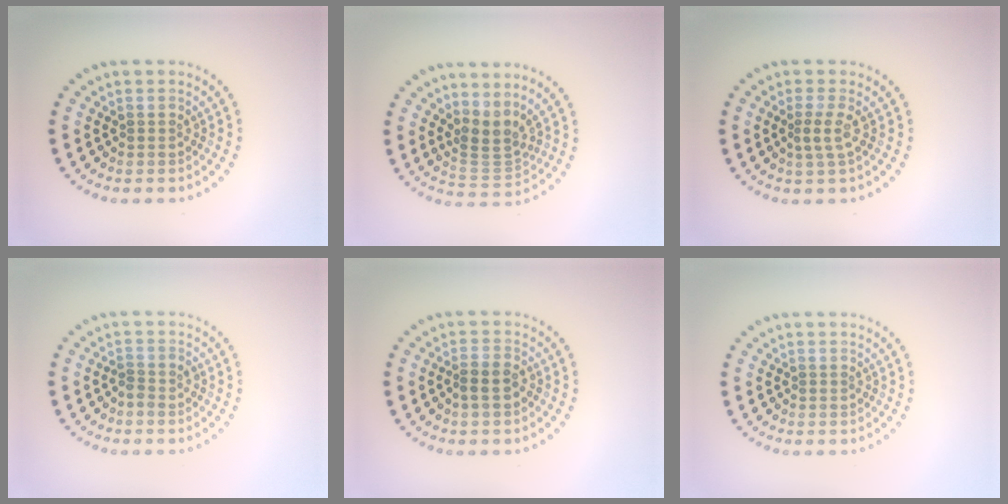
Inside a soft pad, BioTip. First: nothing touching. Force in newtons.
{"total": 2.8, "press": 2.0, "slide": 2.0}
{"total": 1.6, "press": 1.3, "slide": 1.0}
{"total": 1.1, "press": 0.9, "slide": 0.7}
{"total": 2.0, "press": 1.8, "slide": 0.7}
{"total": 0.0}